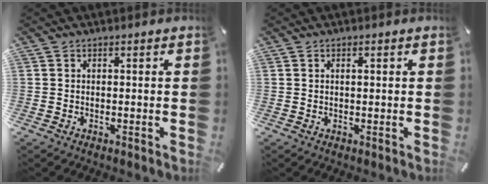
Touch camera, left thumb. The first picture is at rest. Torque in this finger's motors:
{"motor_torque": [-0.30, -0.16, -0.07, -0.03, 0.01]}